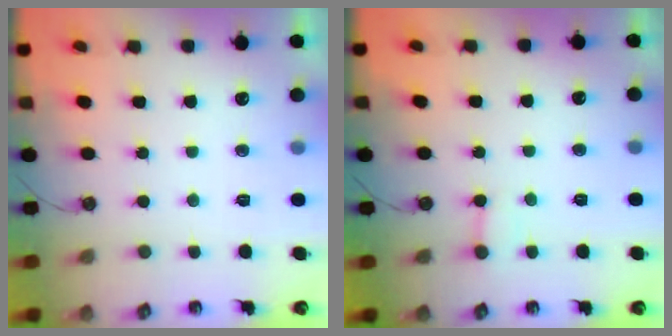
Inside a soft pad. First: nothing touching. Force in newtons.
{"total": 4.7, "press": 4.7, "slide": 0.3}